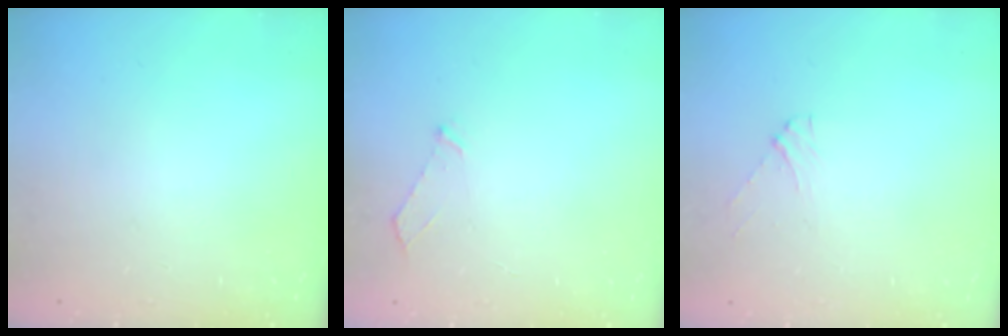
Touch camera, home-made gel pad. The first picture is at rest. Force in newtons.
{"total": 3.9, "press": 3.9, "slide": 0.5}
{"total": 3.9, "press": 3.9, "slide": 0.7}